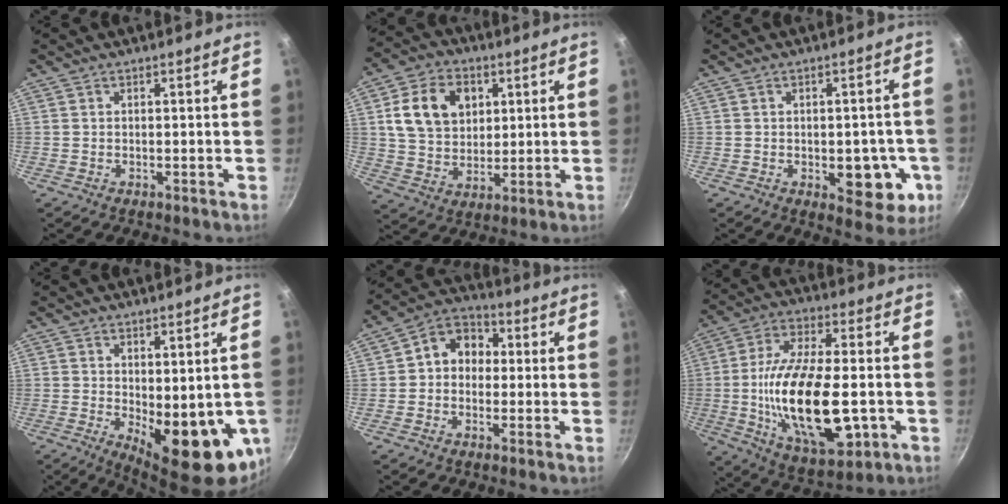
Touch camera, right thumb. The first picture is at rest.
{"total": 13.7, "force": [3.8, 10.3, 8.3], "torque": [-0.128, -0.002, 0.065]}
{"total": 10.1, "force": [-2.3, 5.5, 8.2], "torque": [-0.060, 0.003, -0.024]}
{"total": 14.0, "force": [-1.6, 5.9, 12.6], "torque": [-0.138, -0.021, -0.005]}
{"total": 8.4, "force": [0.3, 6.9, 4.7], "torque": [-0.033, 0.025, -0.019]}
{"total": 21.9, "force": [-3.7, 9.9, 19.2], "torque": [-0.318, 0.005, -0.053]}